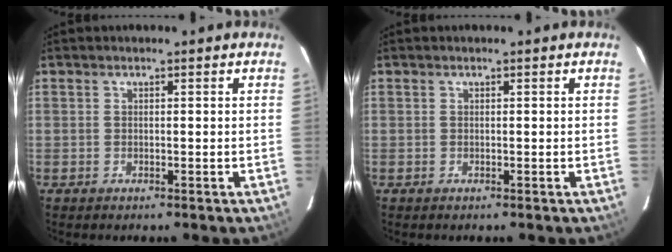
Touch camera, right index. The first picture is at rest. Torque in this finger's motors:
{"motor_torque": [-0.04, 0.00, 0.01, 0.00]}